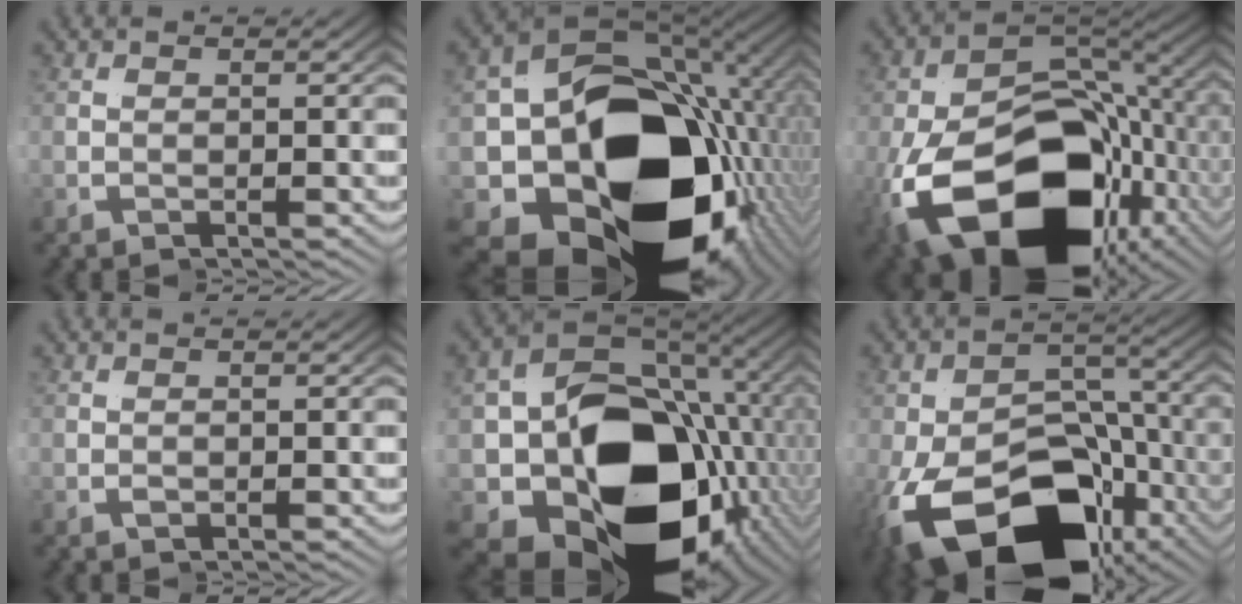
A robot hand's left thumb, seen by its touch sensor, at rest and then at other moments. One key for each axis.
{"total": 29.8, "fx": -4.7, "fy": 16.6, "fz": 24.3, "tx": -0.395, "ty": -0.055, "tz": -0.042}
{"total": 21.8, "fx": -7.0, "fy": 10.5, "fz": 17.7, "tx": -0.310, "ty": -0.055, "tz": -0.078}
{"total": 1.0, "fx": 0.1, "fy": 0.4, "fz": 0.9, "tx": -0.015, "ty": -0.004, "tz": 0.006}
{"total": 26.6, "fx": -4.9, "fy": 15.3, "fz": 21.2, "tx": -0.358, "ty": -0.058, "tz": -0.046}
{"total": 17.7, "fx": -7.2, "fy": 9.1, "fz": 13.4, "tx": -0.232, "ty": -0.059, "tz": -0.082}